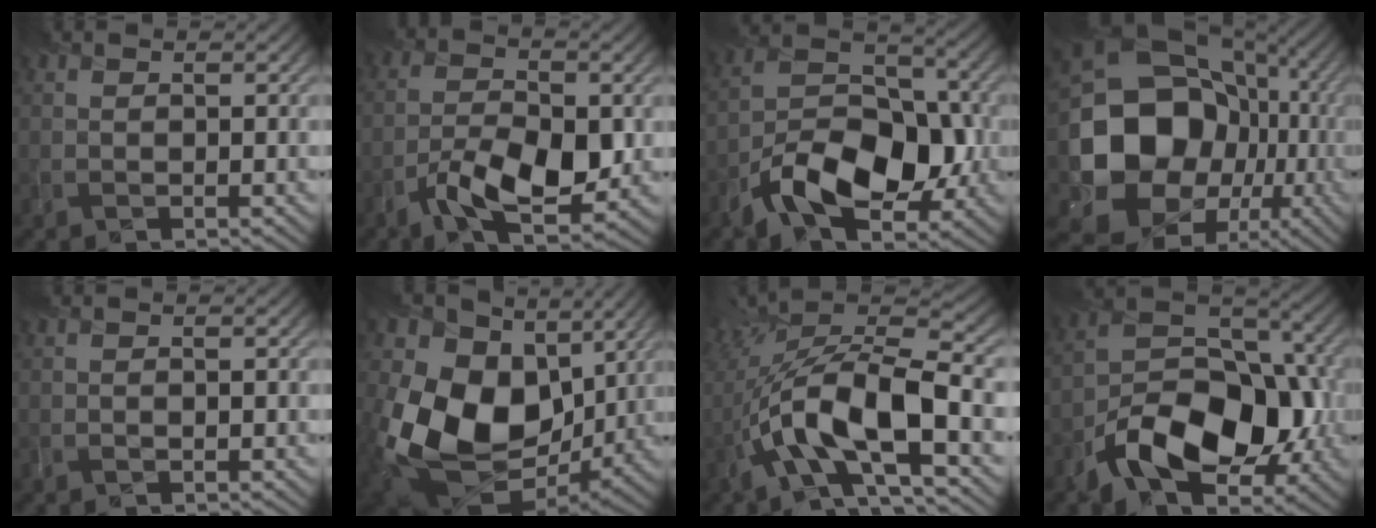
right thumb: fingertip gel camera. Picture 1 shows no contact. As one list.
[{"total": 8.0, "force": [-3.2, 3.6, 6.4], "torque": [-0.111, -0.003, -0.054]}, {"total": 11.4, "force": [-4.9, 6.5, 8.0], "torque": [-0.139, 0.000, -0.095]}, {"total": 20.9, "force": [-1.9, 18.0, 10.5], "torque": [-0.223, -0.042, -0.035]}, {"total": 0.0}, {"total": 19.6, "force": [2.2, 15.0, 12.5], "torque": [-0.292, -0.036, 0.077]}, {"total": 13.5, "force": [-4.1, 4.9, 11.9], "torque": [-0.228, 0.006, -0.072]}, {"total": 13.0, "force": [-5.5, 7.8, 8.8], "torque": [-0.153, -0.009, -0.102]}]